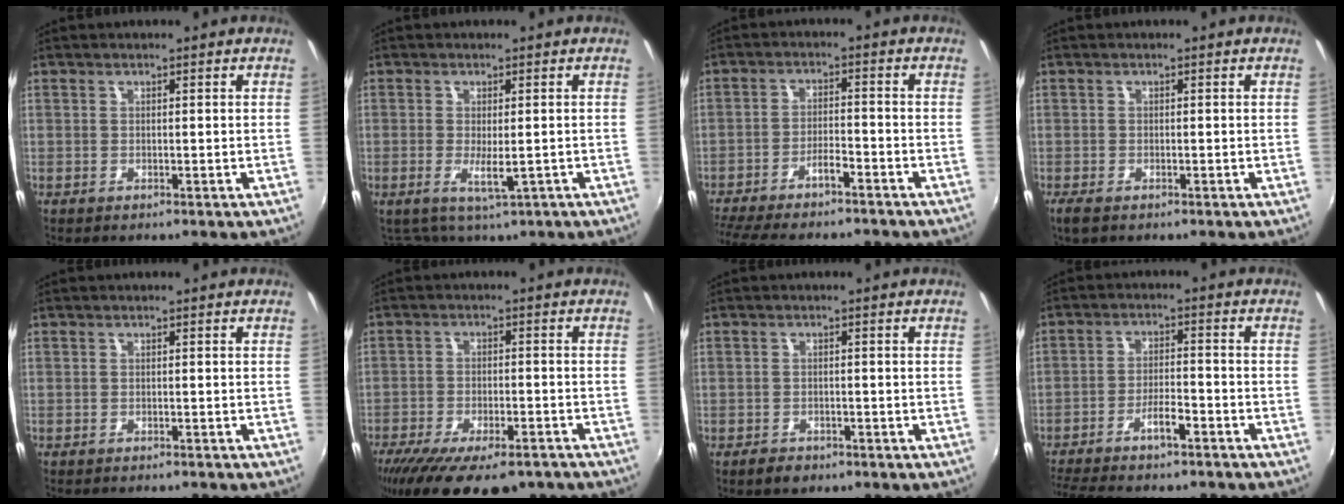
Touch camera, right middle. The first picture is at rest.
{"total": 3.2, "force": [-1.2, 1.1, 2.8], "torque": [-0.053, -0.010, -0.014]}
{"total": 12.2, "force": [-10.8, 1.7, 5.6], "torque": [-0.126, -0.002, -0.175]}
{"total": 2.5, "force": [-1.7, 1.0, 1.6], "torque": [-0.035, -0.010, -0.029]}
{"total": 1.6, "force": [-1.6, 0.3, 0.4], "torque": [-0.016, -0.009, -0.025]}
{"total": 19.0, "force": [-14.0, 6.7, 11.0], "torque": [-0.219, -0.051, -0.205]}
{"total": 2.4, "force": [-1.7, 1.5, 0.7], "torque": [-0.021, -0.002, -0.028]}
{"total": 9.5, "force": [-8.0, 1.4, 5.0], "torque": [-0.112, 0.000, -0.135]}